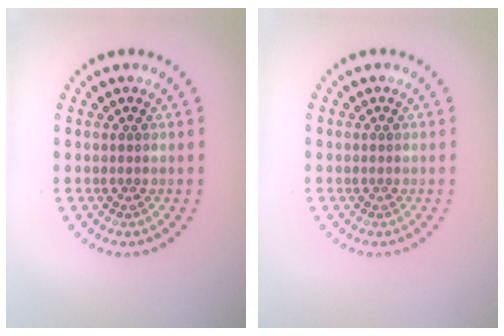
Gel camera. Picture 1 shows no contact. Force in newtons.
{"total": 0.0}